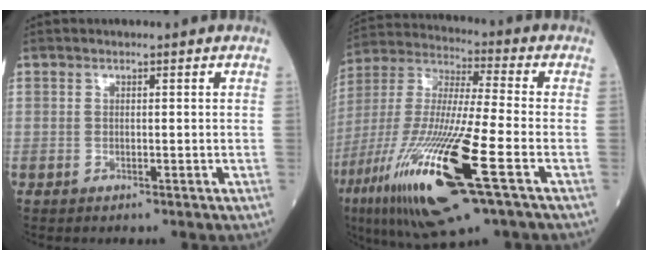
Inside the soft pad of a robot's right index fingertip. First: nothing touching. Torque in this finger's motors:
{"motor_torque": [1.65, -0.49, 1.06, 0.21]}